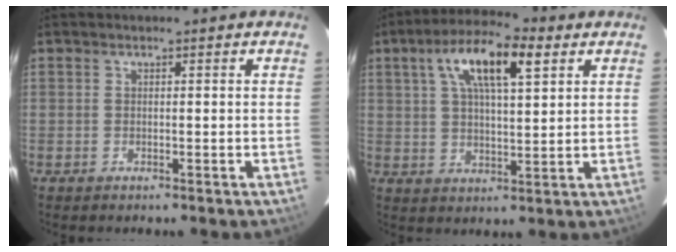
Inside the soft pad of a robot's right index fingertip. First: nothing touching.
{"total": 12.5, "force": [5.7, 4.0, 10.4], "torque": [-0.185, 0.025, 0.096]}